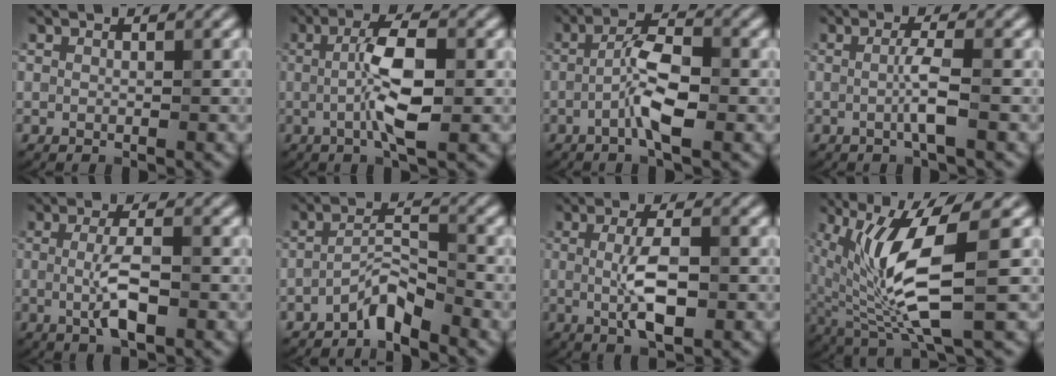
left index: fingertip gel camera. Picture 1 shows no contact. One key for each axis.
{"total": 5.4, "fx": -0.4, "fy": 1.2, "fz": 5.3, "tx": -0.099, "ty": 0.007, "tz": -0.013}
{"total": 4.3, "fx": -1.4, "fy": 0.9, "fz": 4.0, "tx": -0.080, "ty": 0.010, "tz": -0.034}
{"total": 2.4, "fx": -0.3, "fy": 0.1, "fz": 2.3, "tx": -0.048, "ty": -0.003, "tz": -0.009}
{"total": 3.8, "fx": -0.5, "fy": 0.9, "fz": 3.6, "tx": -0.070, "ty": -0.004, "tz": -0.010}
{"total": 2.8, "fx": -2.3, "fy": 0.5, "fz": 1.5, "tx": -0.027, "ty": 0.015, "tz": -0.048}
{"total": 4.5, "fx": -0.3, "fy": 1.2, "fz": 4.3, "tx": -0.085, "ty": -0.004, "tz": -0.004}
{"total": 8.8, "fx": 1.0, "fy": 2.3, "fz": 8.4, "tx": -0.173, "ty": -0.017, "tz": 0.026}